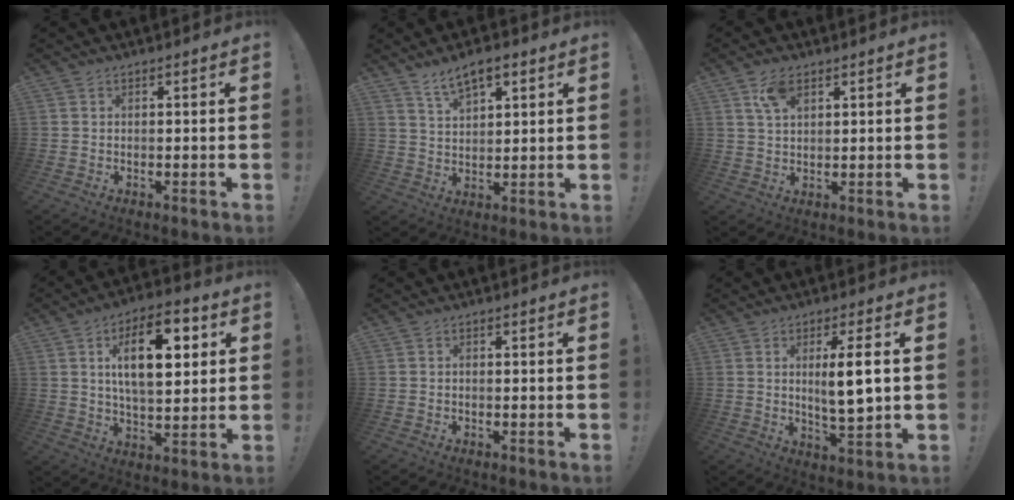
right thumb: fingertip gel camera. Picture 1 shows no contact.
{"total": 7.4, "force": [4.8, 3.3, 4.5], "torque": [-0.076, -0.016, 0.087]}
{"total": 6.0, "force": [3.2, 3.0, 4.1], "torque": [-0.076, -0.006, 0.059]}
{"total": 17.2, "force": [5.5, 8.1, 14.1], "torque": [-0.216, 0.001, 0.082]}
{"total": 0.5, "force": [-0.3, 0.3, 0.3], "torque": [-0.012, 0.004, -0.006]}
{"total": 8.6, "force": [1.8, 1.1, 8.4], "torque": [-0.130, -0.010, 0.024]}